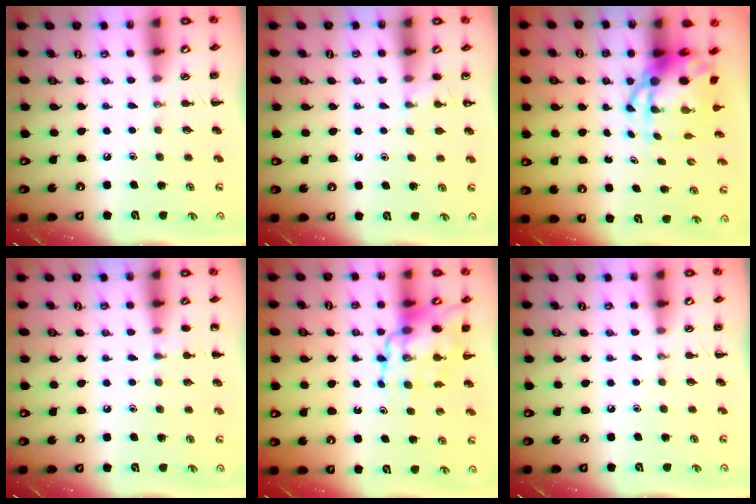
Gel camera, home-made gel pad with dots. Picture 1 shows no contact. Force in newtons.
{"total": 3.6, "press": 3.4, "slide": 1.2}
{"total": 7.2, "press": 7.0, "slide": 1.9}
{"total": 5.4, "press": 5.1, "slide": 1.7}
{"total": 12.1, "press": 11.7, "slide": 3.0}
{"total": 0.0}